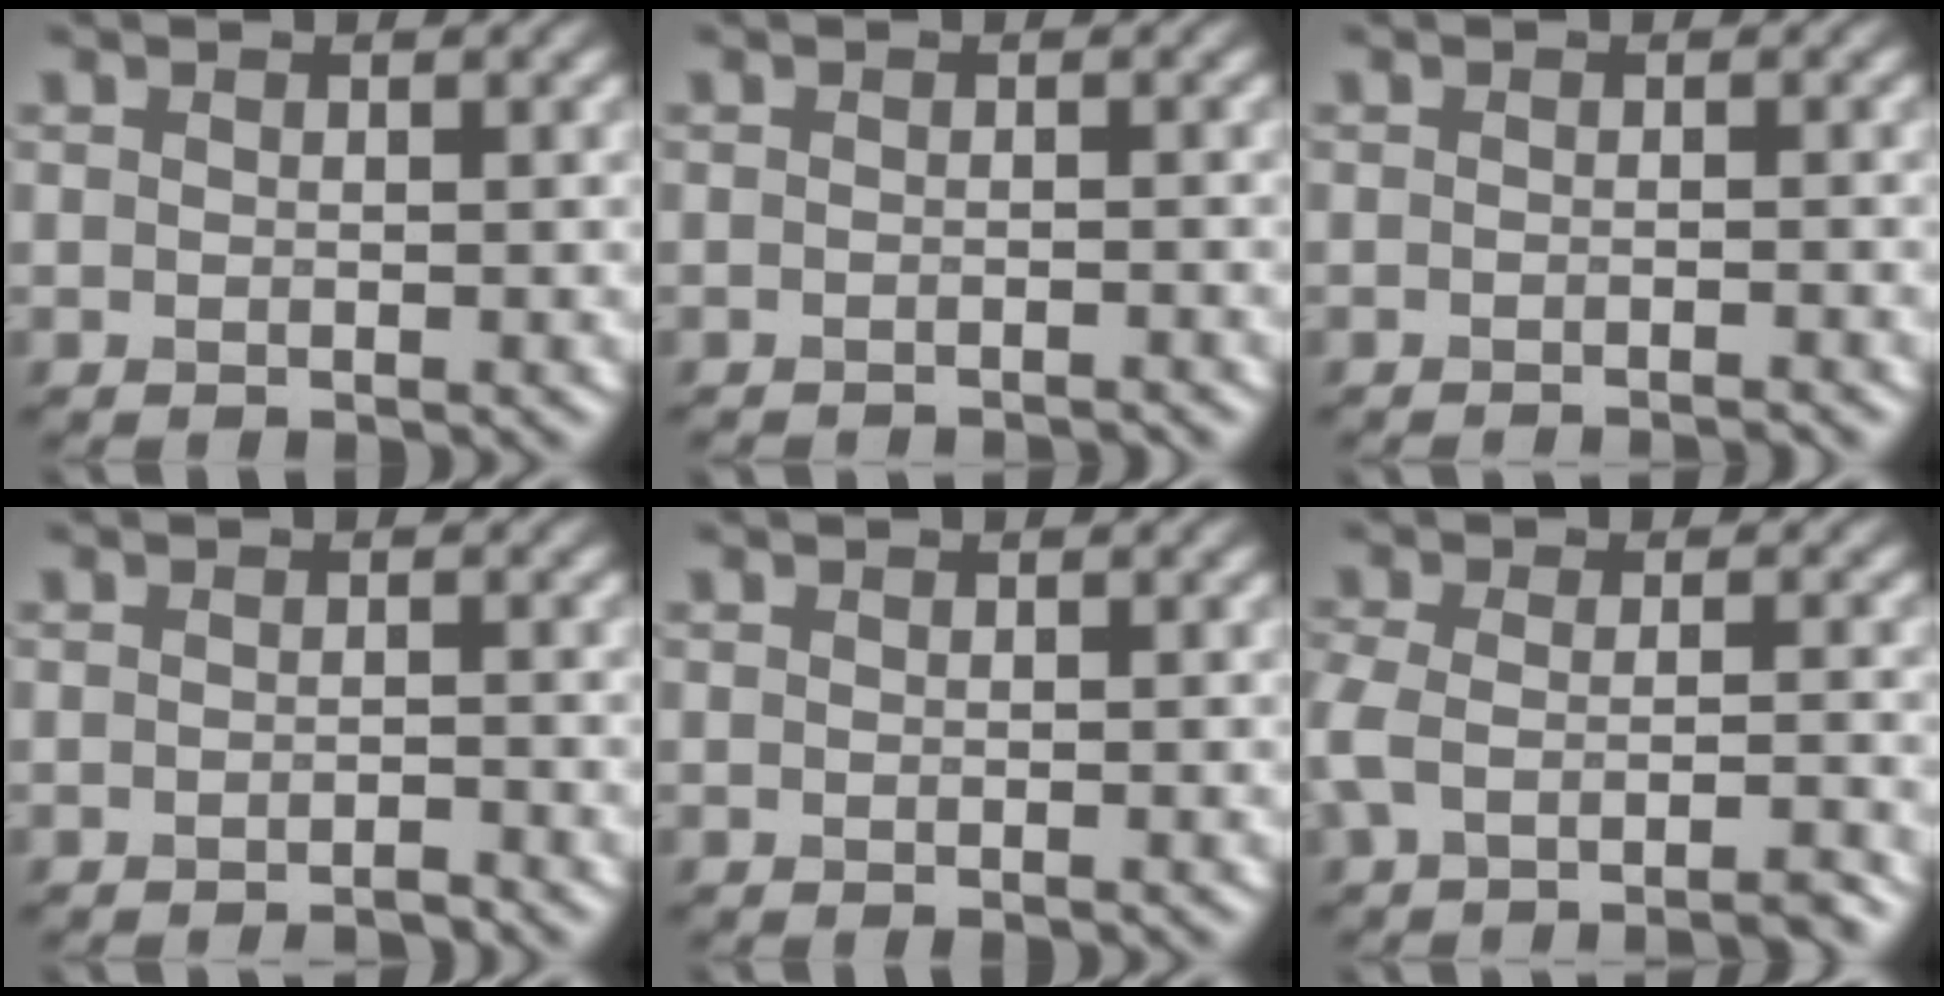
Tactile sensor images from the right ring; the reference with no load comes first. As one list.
[{"total": 2.2, "force": [-2.2, 0.2, 0.6], "torque": [0.002, -0.006, -0.029]}, {"total": 1.8, "force": [-1.5, 0.2, 0.9], "torque": [0.001, 0.000, -0.024]}, {"total": 1.2, "force": [-1.1, 0.1, 0.4], "torque": [-0.003, 0.002, -0.020]}, {"total": 0.0}, {"total": 4.8, "force": [-3.2, 1.2, 3.3], "torque": [-0.063, -0.011, -0.058]}]